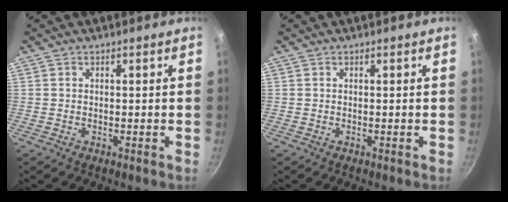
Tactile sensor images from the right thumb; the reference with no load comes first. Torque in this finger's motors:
{"motor_torque": [0.00, 0.00, 0.04, -0.03, 0.03]}